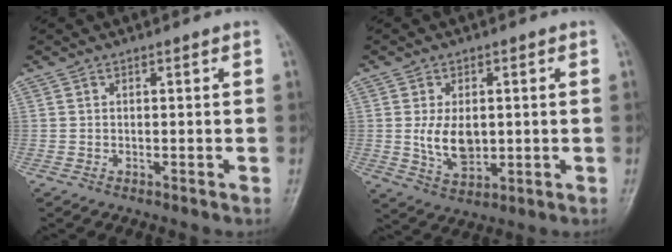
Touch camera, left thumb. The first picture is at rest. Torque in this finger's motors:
{"motor_torque": [0.69, 0.79, 0.93, -0.18, 0.06]}